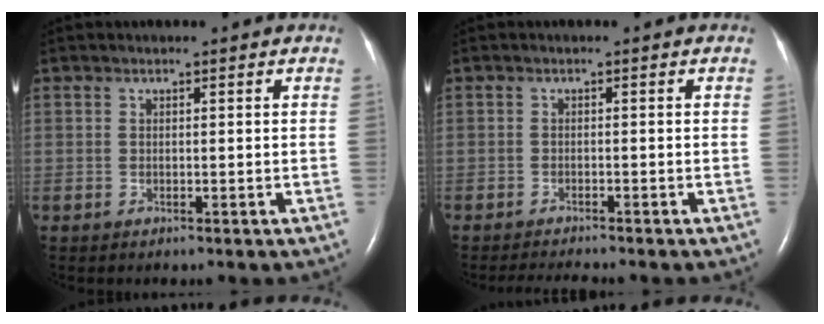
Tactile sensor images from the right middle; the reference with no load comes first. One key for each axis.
{"total": 3.8, "fx": -3.6, "fy": -0.1, "fz": 1.3, "tx": -0.023, "ty": -0.014, "tz": -0.054}